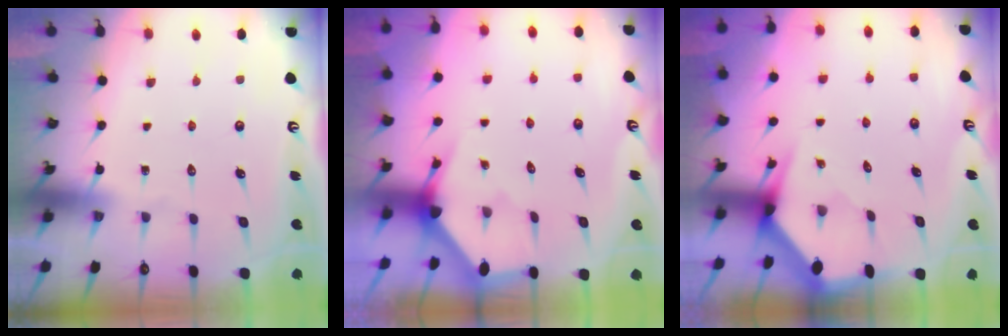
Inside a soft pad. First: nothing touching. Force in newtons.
{"total": 2.8, "press": 2.8, "slide": 0.2}
{"total": 2.8, "press": 2.8, "slide": 0.3}